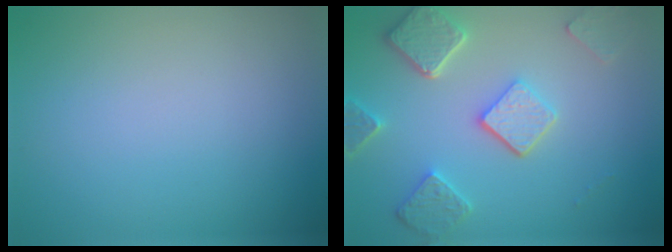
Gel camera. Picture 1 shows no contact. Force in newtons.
{"total": 5.2, "press": 4.0, "slide": 3.3}